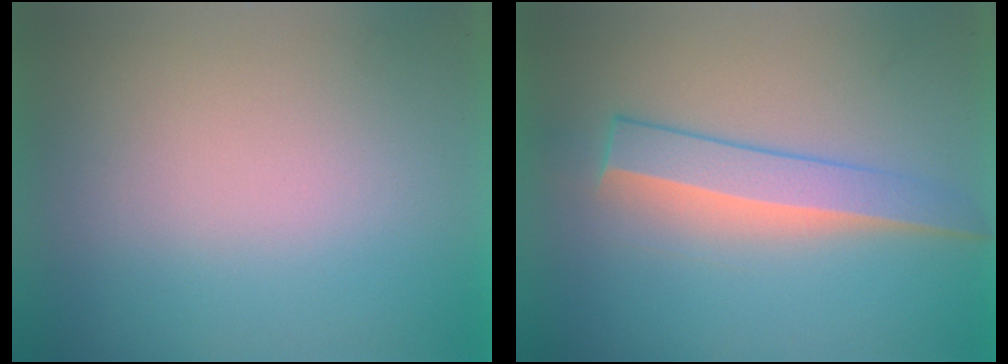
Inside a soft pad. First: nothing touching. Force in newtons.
{"total": 3.2}